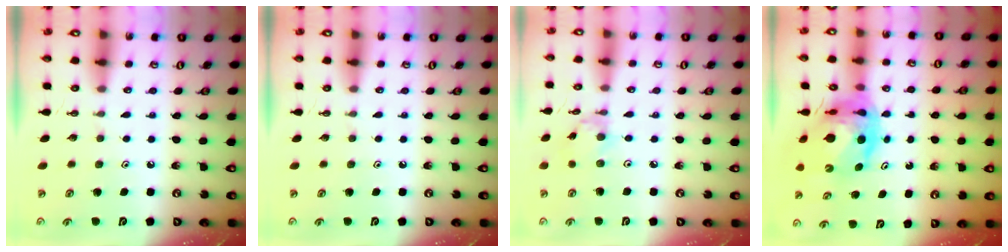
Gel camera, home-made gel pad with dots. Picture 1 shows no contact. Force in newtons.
{"total": 0.0}
{"total": 2.4, "press": 2.4, "slide": 0.2}
{"total": 12.4, "press": 12.3, "slide": 1.5}